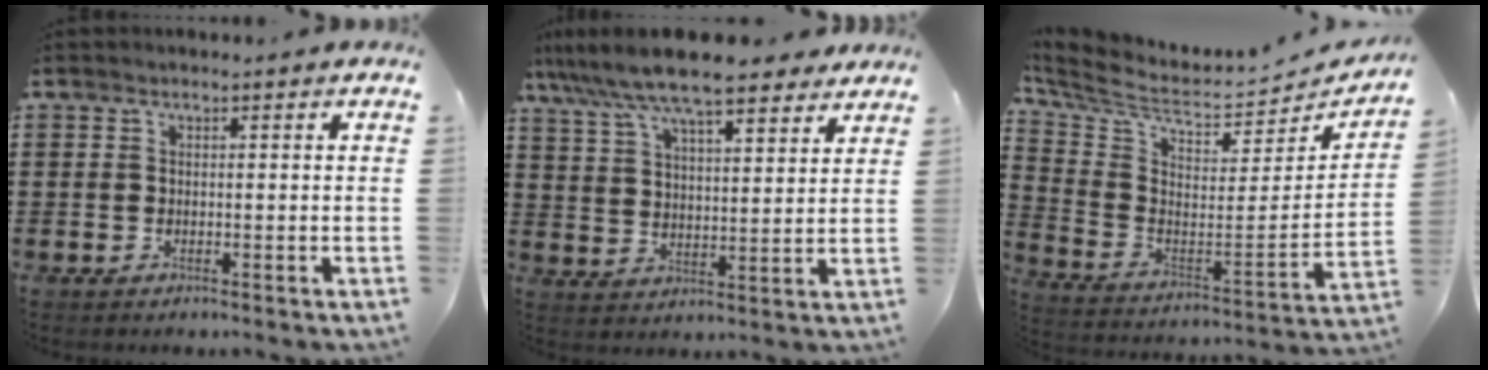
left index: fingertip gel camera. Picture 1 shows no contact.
{"total": 9.8, "force": [8.4, 1.5, 4.9], "torque": [-0.125, -0.028, 0.147]}
{"total": 4.5, "force": [3.8, 1.3, 2.0], "torque": [-0.065, -0.051, 0.061]}